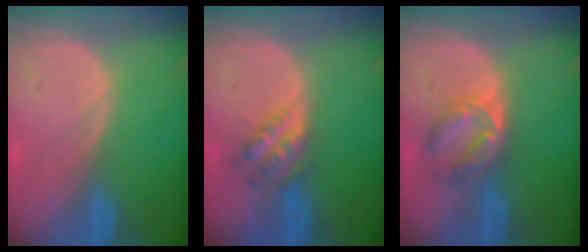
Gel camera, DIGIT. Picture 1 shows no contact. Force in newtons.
{"total": 4.8, "press": 4.3, "slide": 2.0}
{"total": 5.8, "press": 5.5, "slide": 1.8}